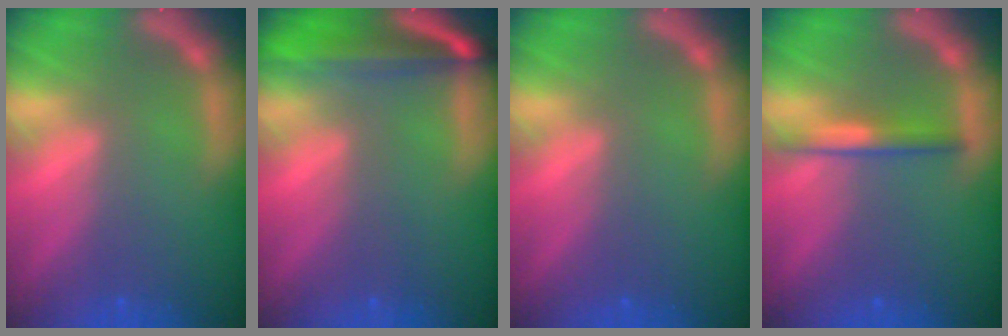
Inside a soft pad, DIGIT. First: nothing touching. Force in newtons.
{"total": 7.1}
{"total": 0.0}
{"total": 2.5}